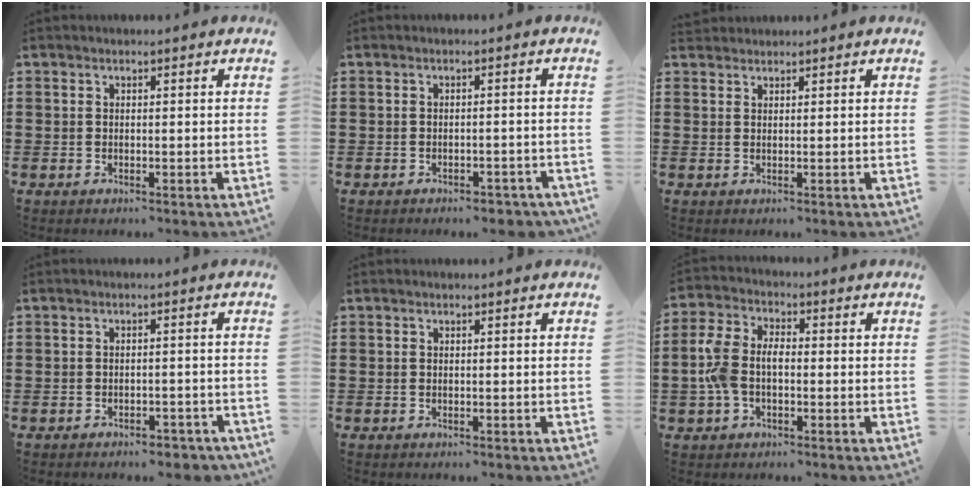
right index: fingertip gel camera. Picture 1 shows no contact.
{"total": 1.8, "force": [-1.6, 0.4, 0.6], "torque": [-0.016, -0.002, -0.032]}
{"total": 1.2, "force": [1.1, 0.4, -0.2], "torque": [0.002, 0.002, 0.022]}
{"total": 2.1, "force": [-2.0, 0.3, 0.5], "torque": [-0.015, -0.002, -0.040]}
{"total": 0.0}
{"total": 6.2, "force": [-0.6, 3.9, 4.8], "torque": [-0.125, -0.002, -0.020]}